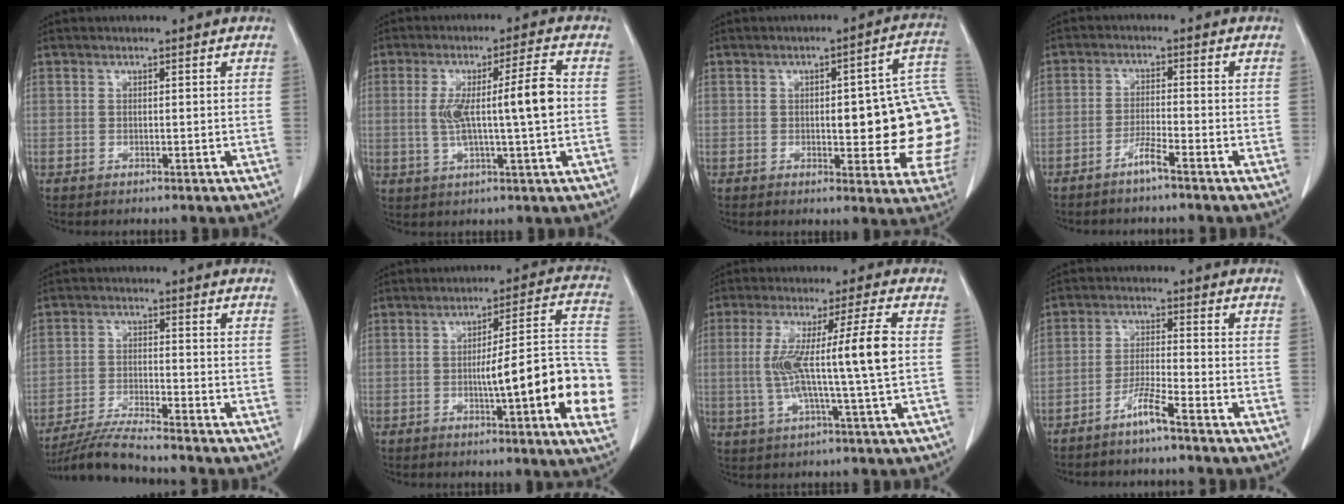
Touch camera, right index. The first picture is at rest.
{"total": 9.9, "force": [0.1, 0.3, 9.9], "torque": [-0.173, 0.014, 0.002]}
{"total": 17.2, "force": [0.2, 4.3, 16.7], "torque": [-0.152, 0.023, 0.008]}
{"total": 3.0, "force": [-2.4, -0.4, 1.9], "torque": [-0.039, -0.003, -0.048]}
{"total": 7.1, "force": [-6.5, -1.2, 2.6], "torque": [-0.049, -0.025, -0.125]}
{"total": 18.1, "force": [-3.8, 1.4, 17.7], "torque": [-0.165, 0.023, -0.044]}
{"total": 12.2, "force": [0.4, -0.9, 12.2], "torque": [-0.227, 0.010, 0.005]}
{"total": 4.5, "force": [-3.4, -0.5, 2.9], "torque": [-0.059, -0.004, -0.072]}